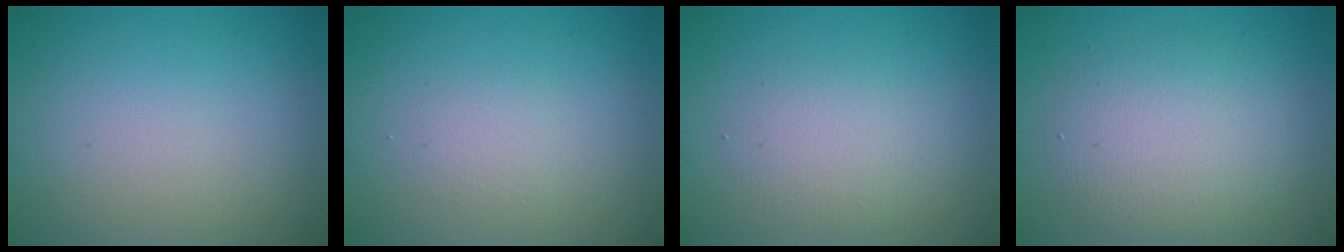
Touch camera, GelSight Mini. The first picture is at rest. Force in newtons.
{"total": 1.2, "press": 1.2, "slide": 0.0}
{"total": 2.0, "press": 2.0, "slide": 0.1}
{"total": 4.2, "press": 4.2, "slide": 0.4}